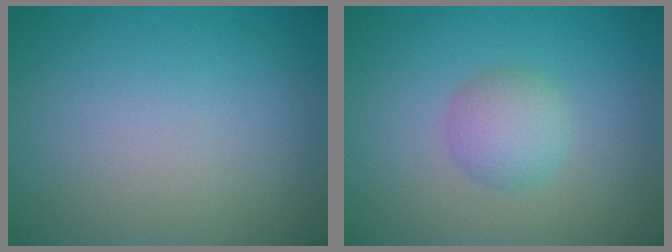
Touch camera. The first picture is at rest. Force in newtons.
{"total": 2.5, "press": 2.5, "slide": 0.1}